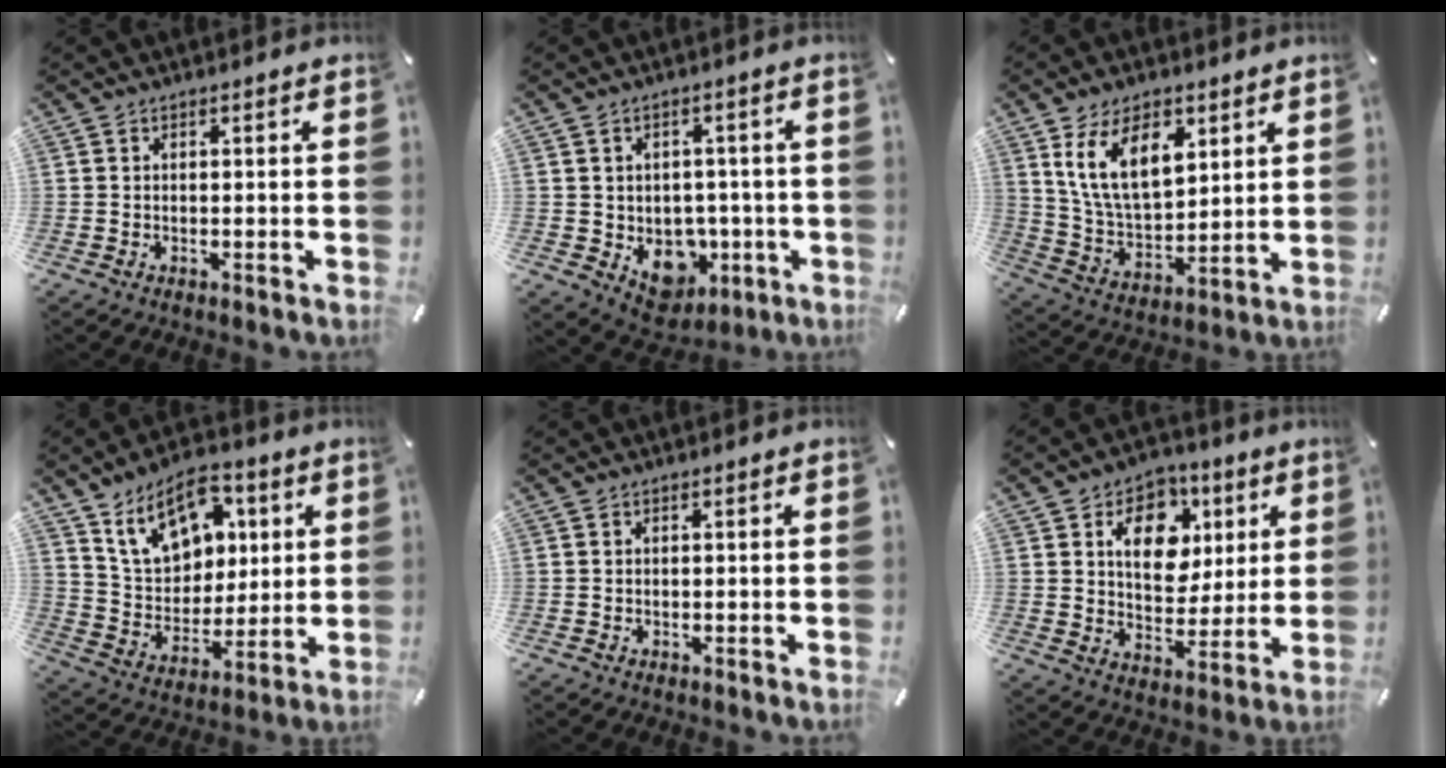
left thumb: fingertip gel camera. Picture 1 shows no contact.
{"total": 9.0, "force": [-1.3, 8.0, 3.9], "torque": [-0.050, -0.005, -0.012]}
{"total": 14.5, "force": [7.5, 8.1, 9.3], "torque": [-0.198, -0.017, 0.134]}
{"total": 14.8, "force": [7.9, 10.3, 7.0], "torque": [-0.125, -0.029, 0.152]}
{"total": 0.0}
{"total": 12.4, "force": [4.4, 9.5, 6.7], "torque": [-0.095, -0.010, 0.079]}